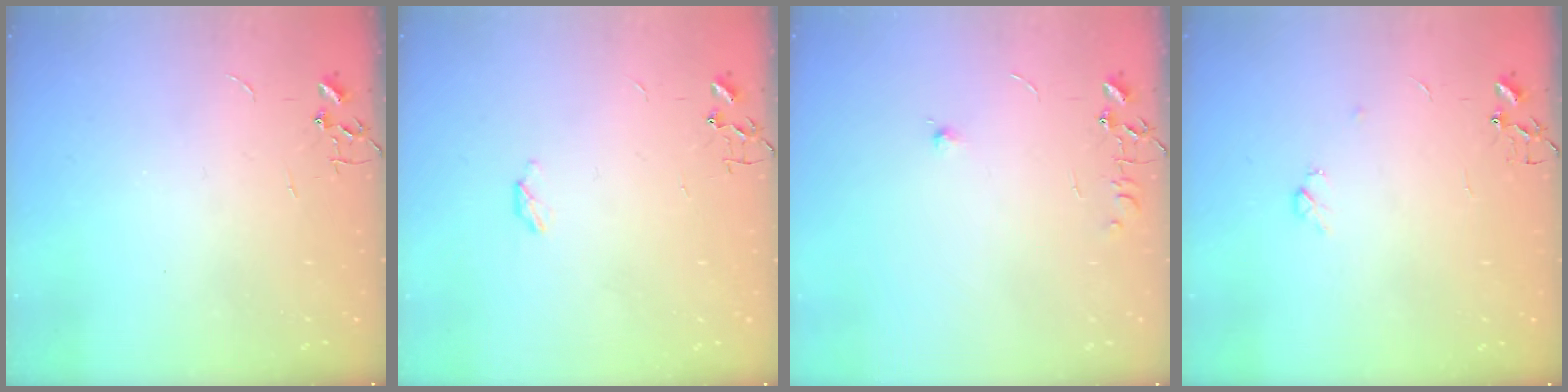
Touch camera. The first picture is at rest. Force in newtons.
{"total": 2.9, "press": 2.9, "slide": 0.5}
{"total": 5.6, "press": 5.5, "slide": 0.5}
{"total": 3.7, "press": 3.7, "slide": 0.6}